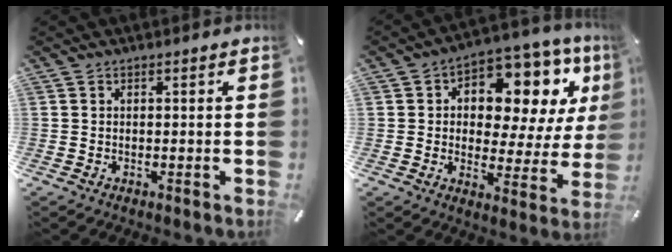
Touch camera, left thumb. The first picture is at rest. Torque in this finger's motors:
{"motor_torque": [0.60, 0.88, 0.44, -0.13, 0.21]}